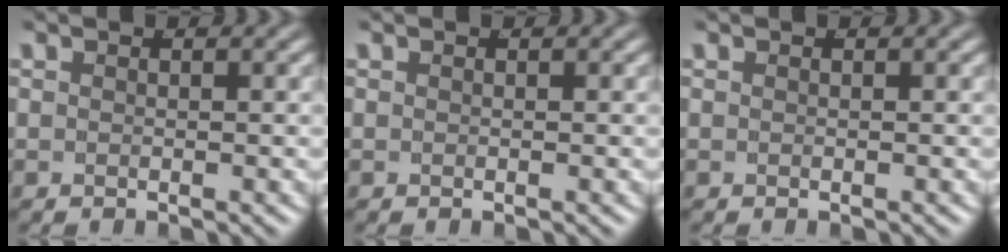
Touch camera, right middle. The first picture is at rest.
{"total": 0.0}
{"total": 0.0}